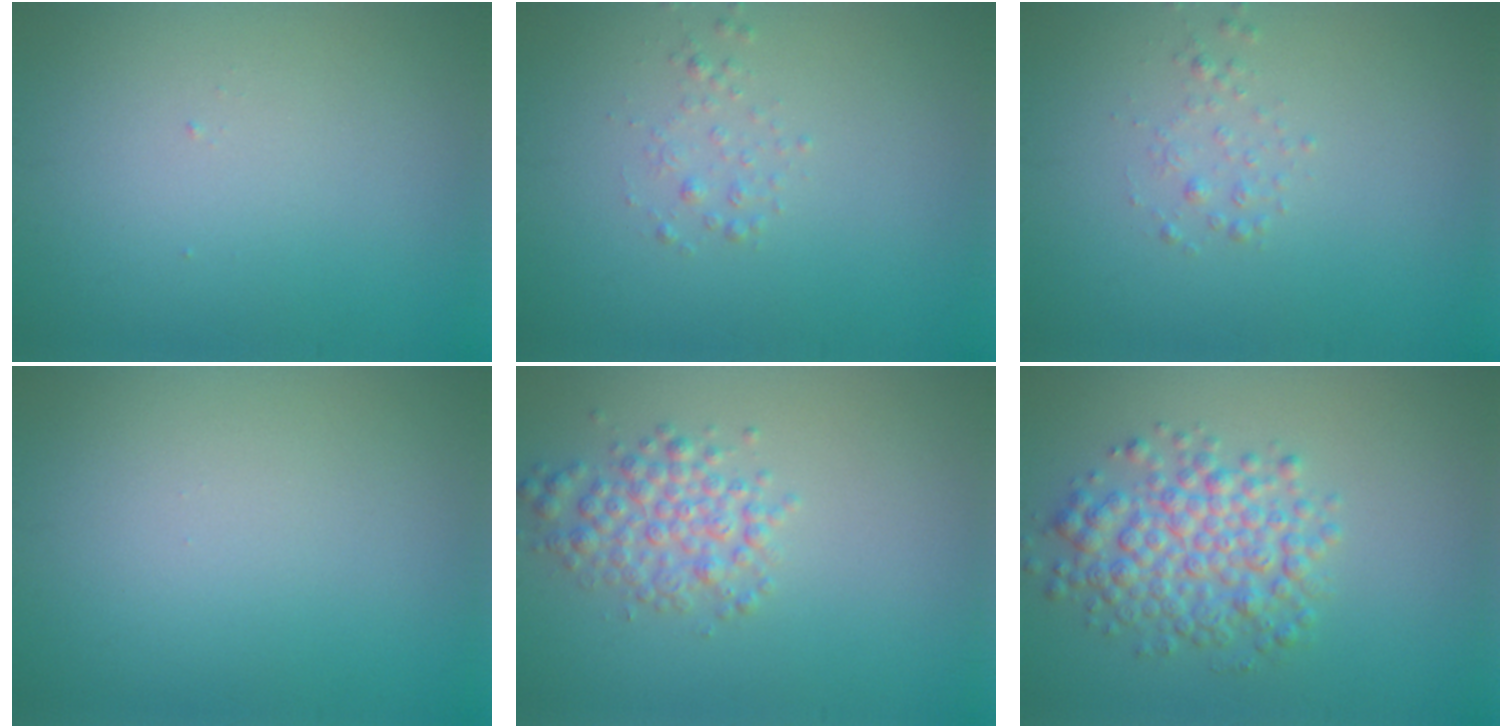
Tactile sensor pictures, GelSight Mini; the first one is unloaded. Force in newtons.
{"total": 0.9, "press": 0.9, "slide": 0.0}
{"total": 0.9, "press": 0.9, "slide": 0.0}
{"total": 0.0}
{"total": 3.0, "press": 3.0, "slide": 0.1}
{"total": 4.8, "press": 4.8, "slide": 0.1}